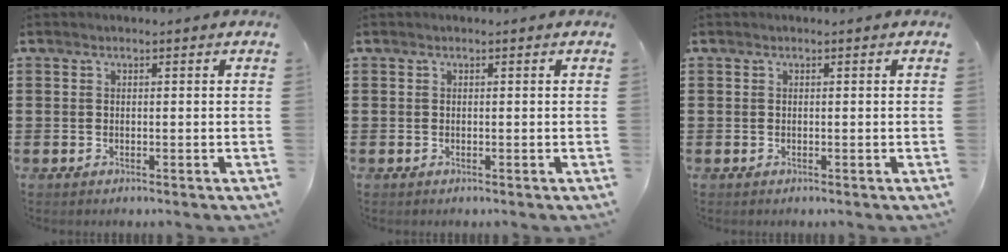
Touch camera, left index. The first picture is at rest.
{"total": 0.0}
{"total": 0.0}